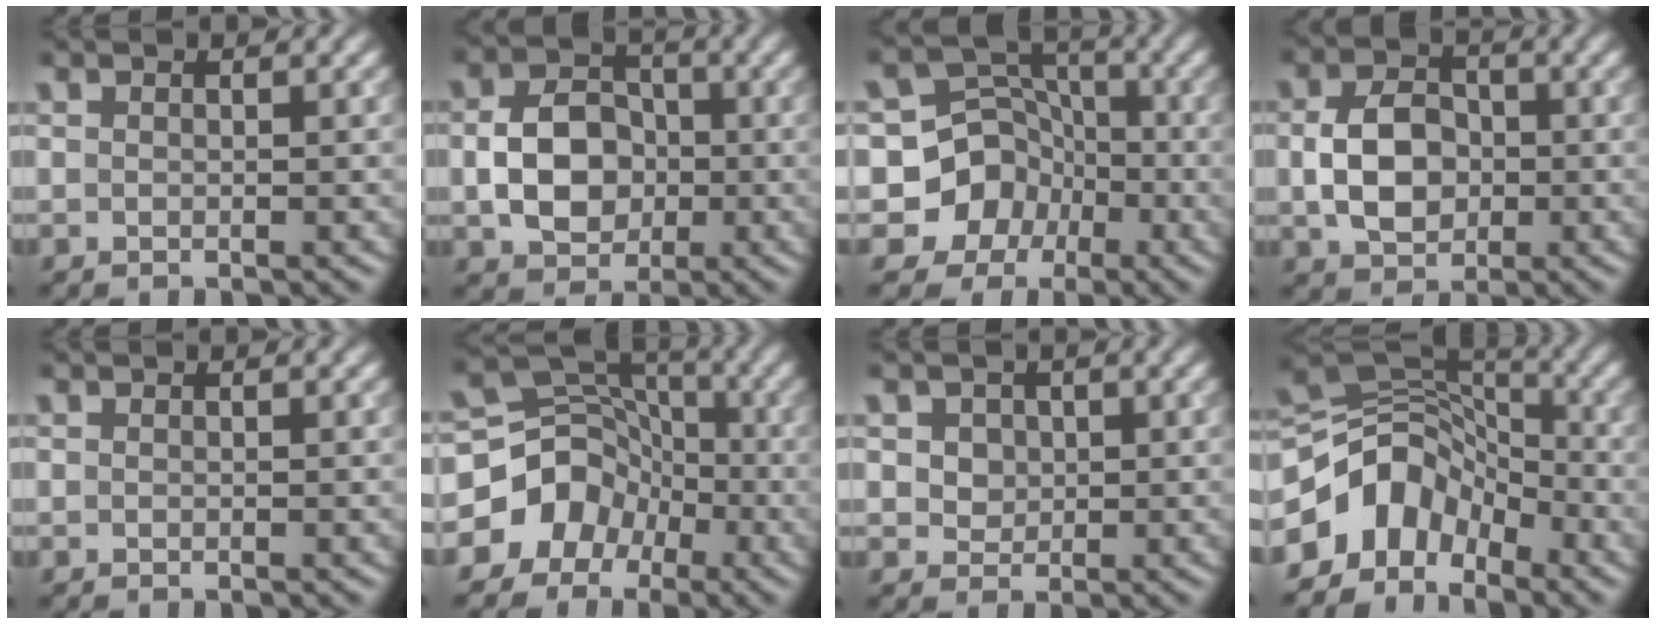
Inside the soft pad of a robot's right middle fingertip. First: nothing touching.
{"total": 5.7, "force": [-0.9, 4.4, 3.5], "torque": [-0.064, 0.001, -0.016]}
{"total": 7.7, "force": [-3.2, 6.8, 1.6], "torque": [-0.005, 0.004, -0.083]}
{"total": 5.3, "force": [-0.4, 3.9, 3.5], "torque": [-0.070, 0.000, -0.008]}
{"total": 0.0}
{"total": 8.6, "force": [-3.8, 7.4, 2.1], "torque": [-0.021, 0.007, -0.091]}
{"total": 3.1, "force": [1.3, 2.4, 1.5], "torque": [-0.032, 0.010, 0.023]}
{"total": 7.3, "force": [-3.8, 5.2, 3.5], "torque": [-0.054, 0.014, -0.086]}